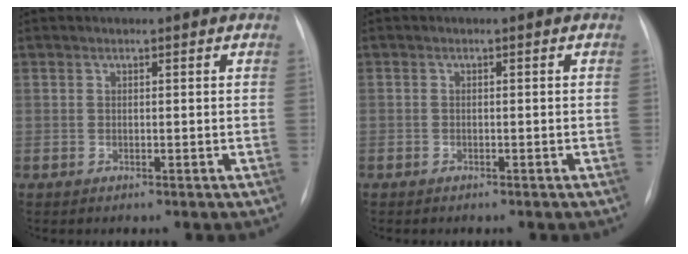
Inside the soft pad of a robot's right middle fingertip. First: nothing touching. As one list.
[{"total": 0.6, "force": [-0.4, 0.4, 0.0], "torque": [-0.007, 0.002, -0.006]}]